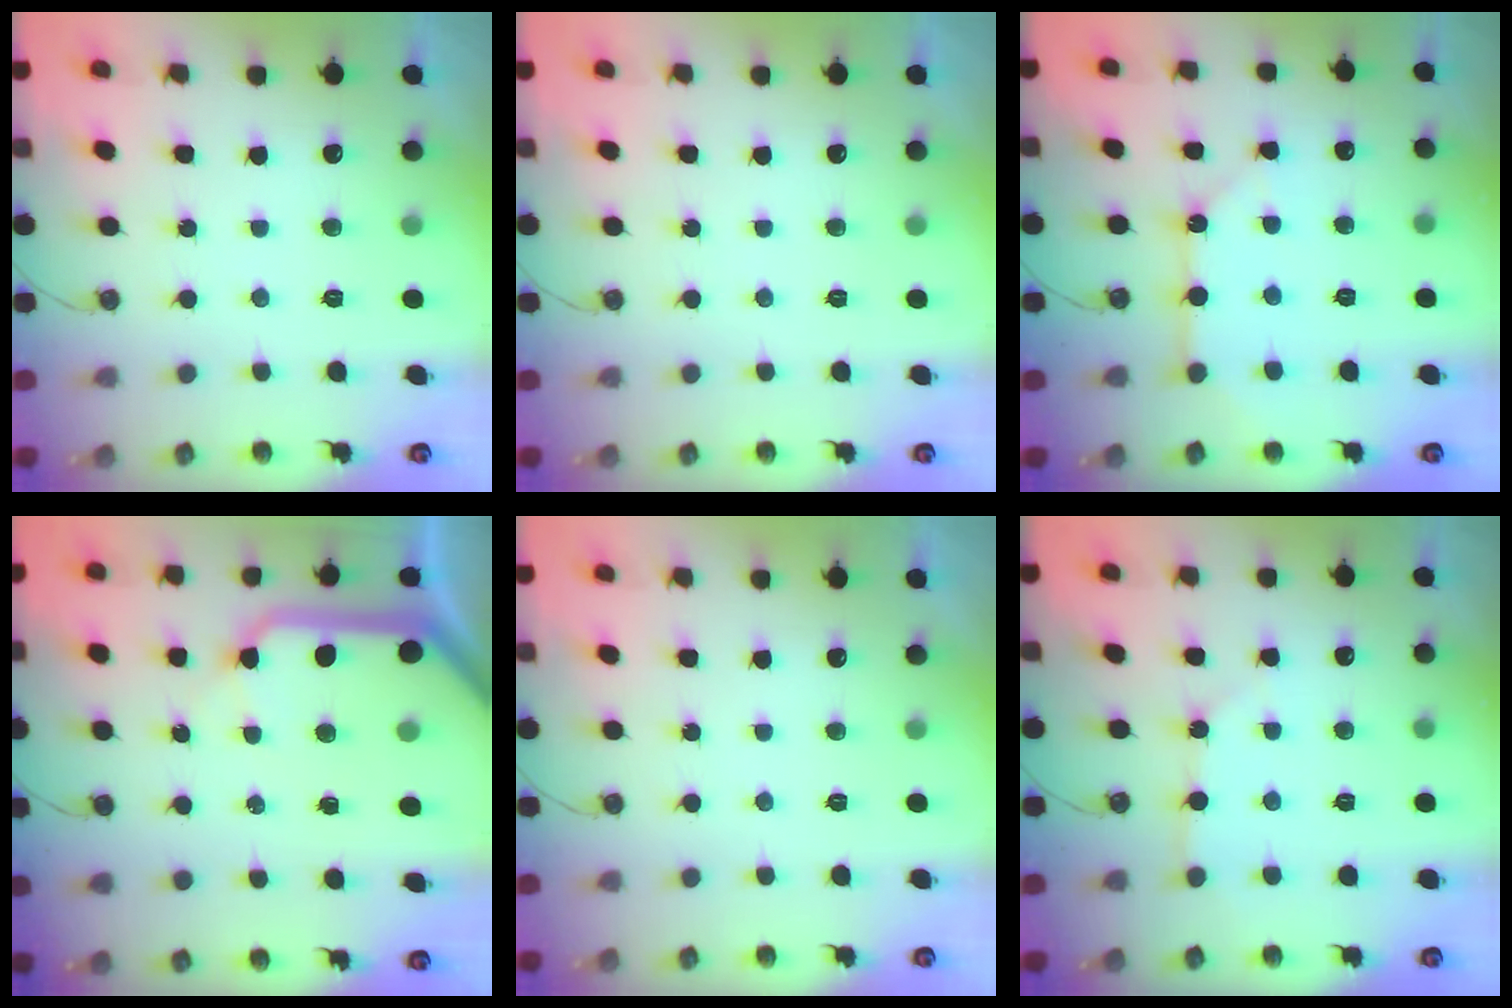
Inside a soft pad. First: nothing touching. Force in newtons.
{"total": 0.0}
{"total": 10.0, "press": 10.0, "slide": 1.1}
{"total": 17.2, "press": 17.0, "slide": 2.3}
{"total": 0.0}
{"total": 3.1, "press": 3.1, "slide": 0.4}